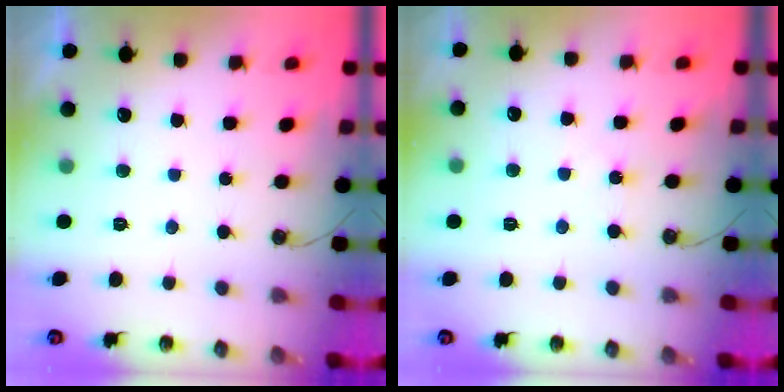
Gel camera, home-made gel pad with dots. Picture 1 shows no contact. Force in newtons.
{"total": 2.4, "press": 2.3, "slide": 0.4}